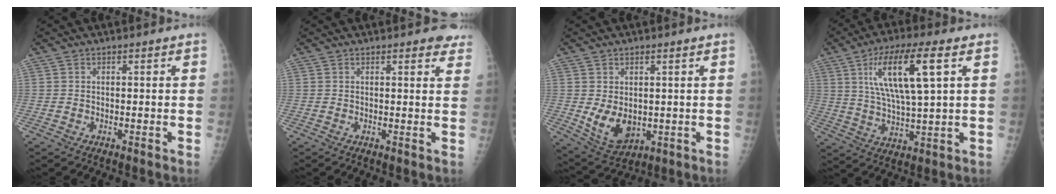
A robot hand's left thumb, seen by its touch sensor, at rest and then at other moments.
{"total": 4.0, "force": [3.2, 1.4, 1.9], "torque": [0.001, -0.011, 0.026]}
{"total": 7.7, "force": [-0.3, 5.5, 5.4], "torque": [-0.066, -0.016, 0.015]}
{"total": 14.9, "force": [5.2, 3.6, 13.5], "torque": [-0.256, -0.006, 0.095]}